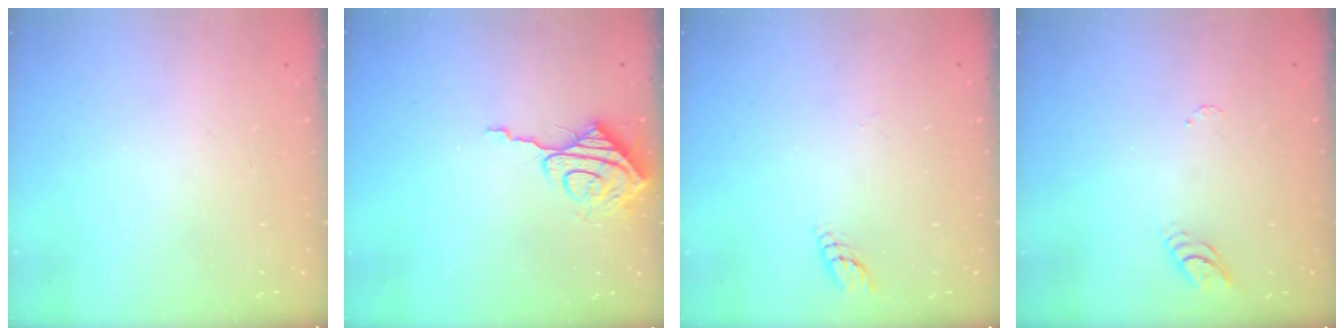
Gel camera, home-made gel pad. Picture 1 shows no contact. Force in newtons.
{"total": 8.7, "press": 8.7, "slide": 0.5}
{"total": 4.0, "press": 4.0, "slide": 0.4}
{"total": 3.8, "press": 3.7, "slide": 0.3}